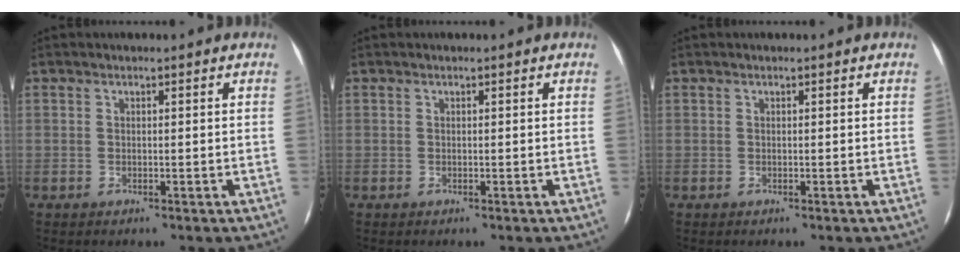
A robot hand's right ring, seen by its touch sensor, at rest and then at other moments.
{"total": 0.0}
{"total": 0.0}